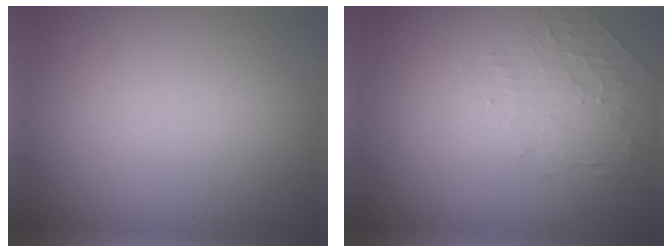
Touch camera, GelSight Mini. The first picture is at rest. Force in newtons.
{"total": 1.9, "press": 0.6, "slide": 1.8}